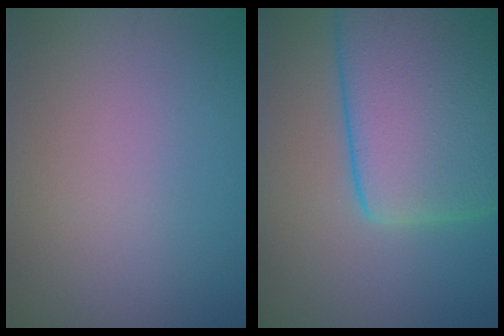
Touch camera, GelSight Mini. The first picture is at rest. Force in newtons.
{"total": 13.3, "press": 13.3, "slide": 0.6}